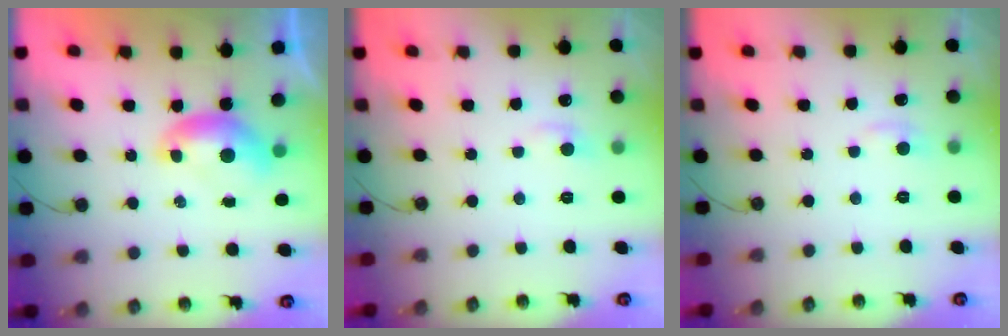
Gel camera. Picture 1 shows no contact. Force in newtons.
{"total": 1.5, "press": 1.2, "slide": 0.9}
{"total": 1.1, "press": 0.8, "slide": 0.8}